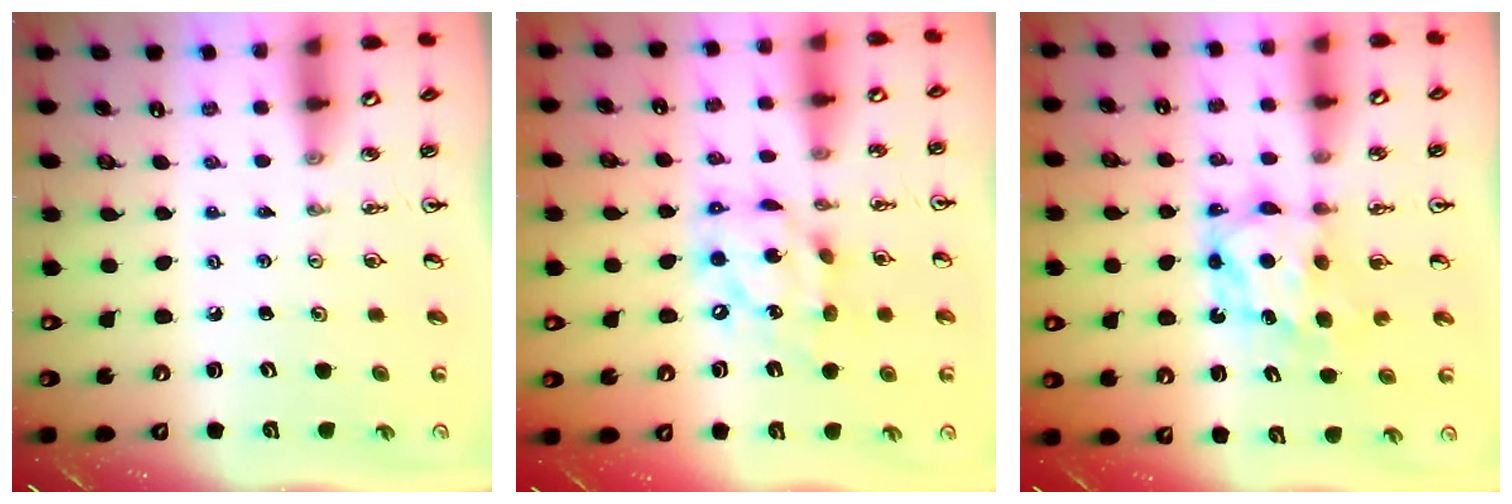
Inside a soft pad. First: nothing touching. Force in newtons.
{"total": 14.3, "press": 14.2, "slide": 1.3}
{"total": 6.8, "press": 6.7, "slide": 0.6}